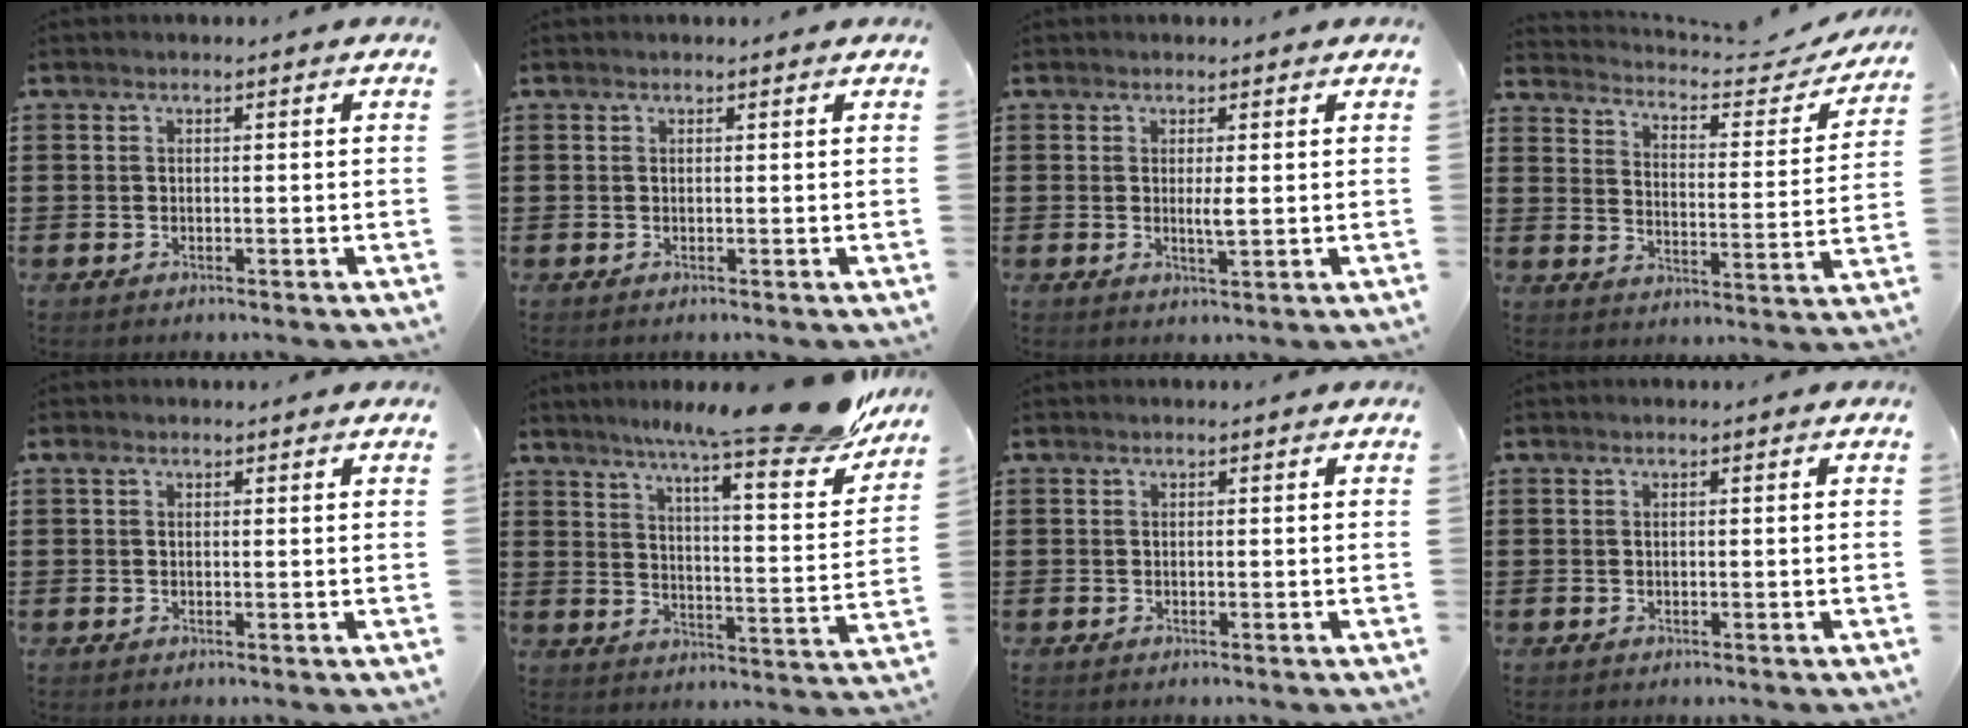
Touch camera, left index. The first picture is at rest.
{"total": 0.0}
{"total": 2.0, "force": [0.3, 0.3, 2.0], "torque": [-0.032, -0.007, 0.002]}
{"total": 3.1, "force": [3.0, 0.4, 0.6], "torque": [-0.035, -0.026, 0.042]}
{"total": 0.9, "force": [0.5, 0.6, 0.4], "torque": [-0.012, 0.005, 0.010]}
{"total": 13.7, "force": [11.5, 0.1, 7.5], "torque": [-0.125, -0.077, 0.180]}
{"total": 0.0}
{"total": 0.0}